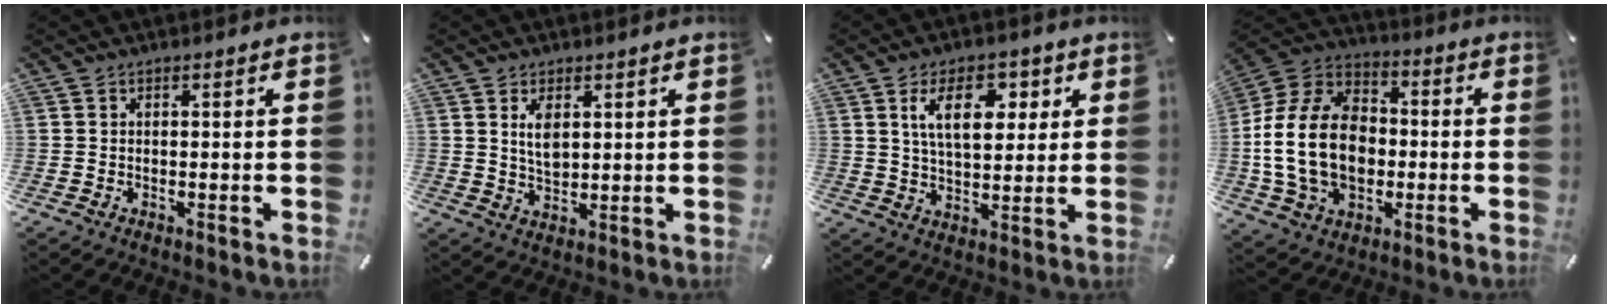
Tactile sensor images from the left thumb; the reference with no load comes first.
{"total": 5.0, "force": [1.7, 3.0, 3.6], "torque": [-0.069, -0.005, 0.025]}
{"total": 11.5, "force": [4.4, 6.7, 8.2], "torque": [-0.128, -0.001, 0.073]}
{"total": 19.7, "force": [-2.1, 14.7, 13.0], "torque": [-0.296, 0.018, -0.039]}